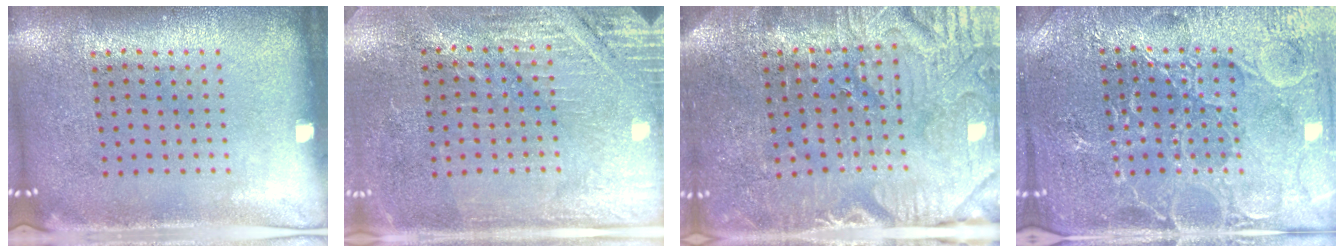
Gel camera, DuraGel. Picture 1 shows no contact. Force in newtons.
{"total": 2.9, "press": 2.9, "slide": 0.4}
{"total": 4.0, "press": 3.9, "slide": 1.0}
{"total": 4.5, "press": 4.4, "slide": 0.9}